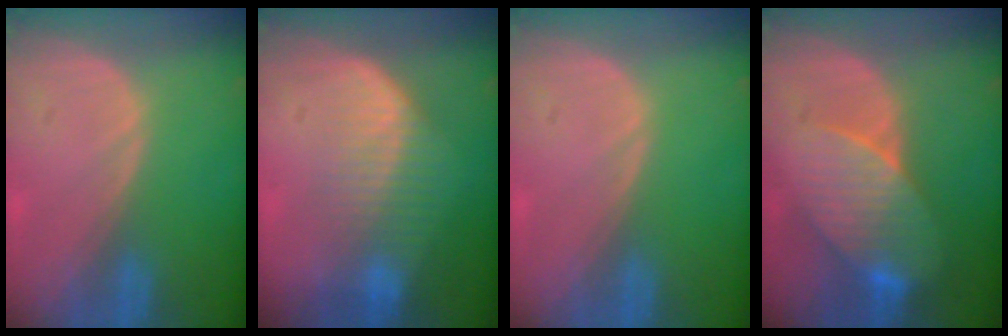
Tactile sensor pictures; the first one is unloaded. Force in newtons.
{"total": 7.2, "press": 6.7, "slide": 2.7}
{"total": 0.0}
{"total": 8.3, "press": 7.9, "slide": 2.6}